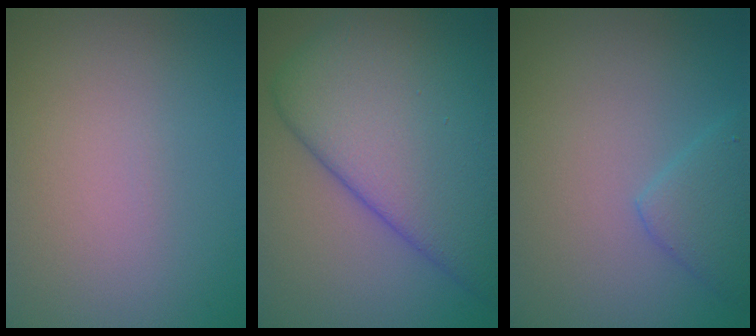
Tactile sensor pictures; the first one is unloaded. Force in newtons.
{"total": 12.2, "press": 12.2, "slide": 0.5}
{"total": 2.6, "press": 2.6, "slide": 0.1}